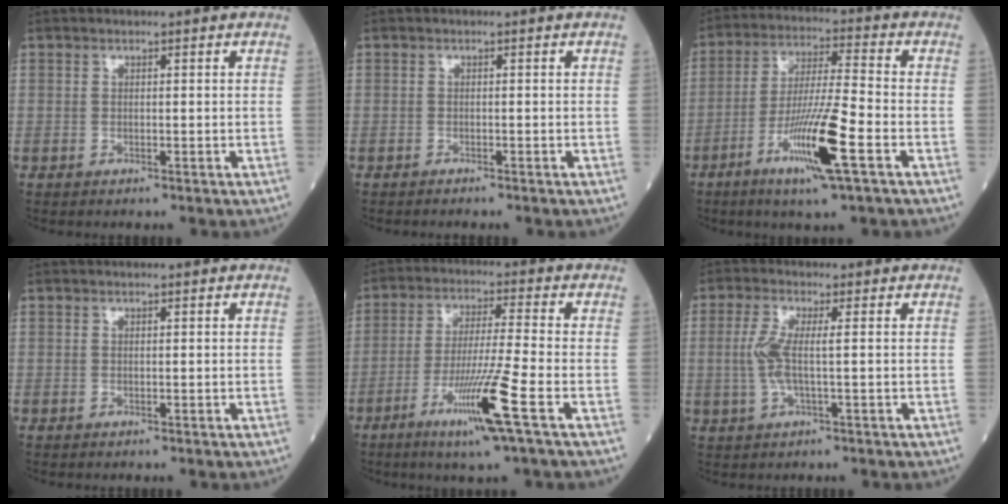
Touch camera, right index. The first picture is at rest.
{"total": 0.9, "force": [-0.8, 0.0, 0.3], "torque": [-0.007, -0.001, -0.012]}
{"total": 12.2, "force": [-5.3, -0.1, 11.0], "torque": [-0.210, -0.015, -0.099]}
{"total": 0.0}
{"total": 10.9, "force": [-5.0, -1.4, 9.5], "torque": [-0.182, -0.023, -0.096]}
{"total": 4.9, "force": [0.2, 0.8, 4.8], "torque": [-0.117, 0.002, -0.001]}